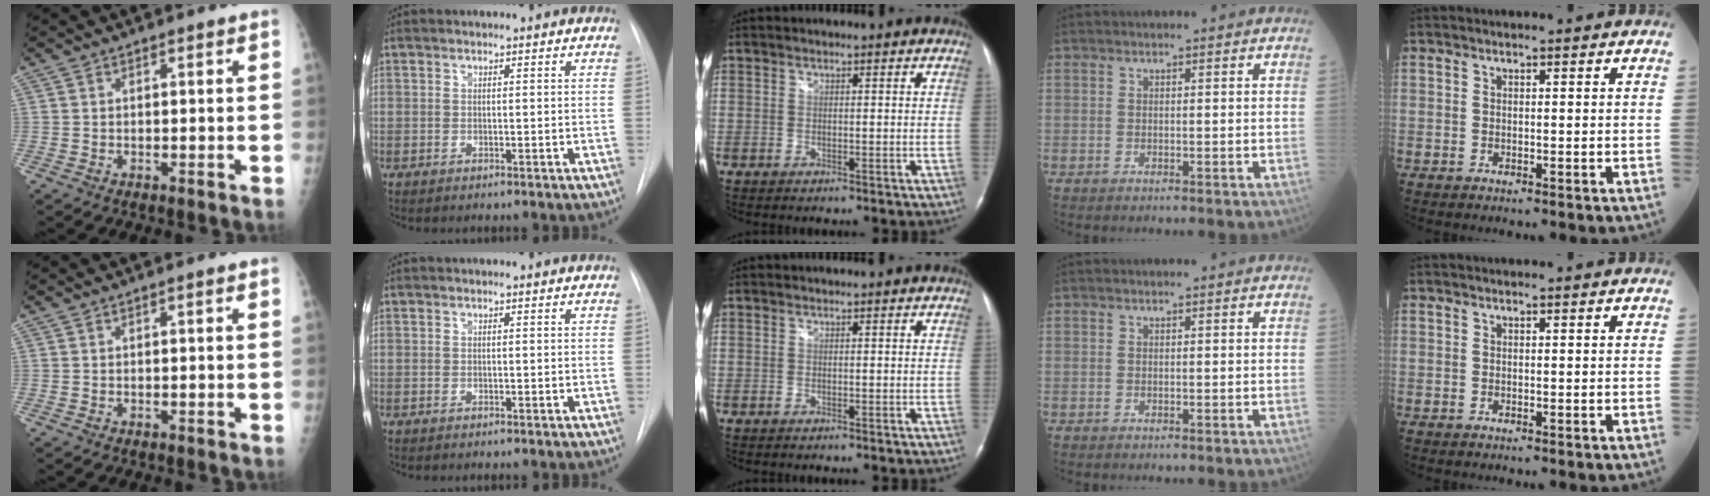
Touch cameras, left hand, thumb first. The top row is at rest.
{}